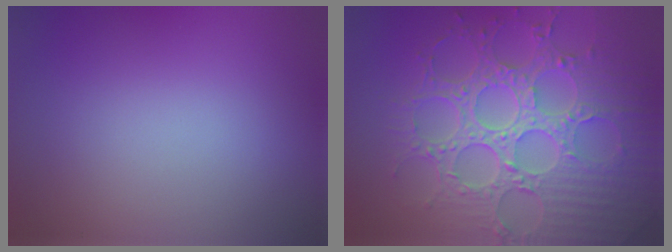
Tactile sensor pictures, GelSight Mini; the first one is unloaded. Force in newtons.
{"total": 8.7, "press": 6.5, "slide": 5.7}